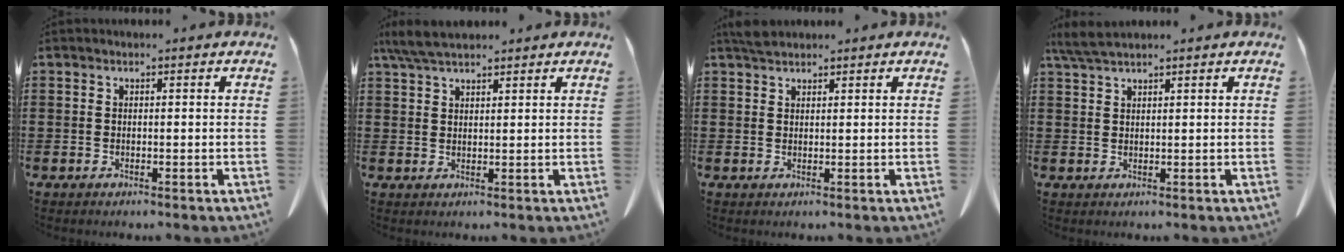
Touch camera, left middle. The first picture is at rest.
{"total": 4.6, "force": [3.7, 1.0, 2.5], "torque": [-0.058, -0.001, 0.070]}
{"total": 1.9, "force": [1.7, 0.6, 0.7], "torque": [-0.018, 0.003, 0.033]}
{"total": 3.0, "force": [2.4, 0.3, 1.8], "torque": [-0.041, 0.000, 0.046]}